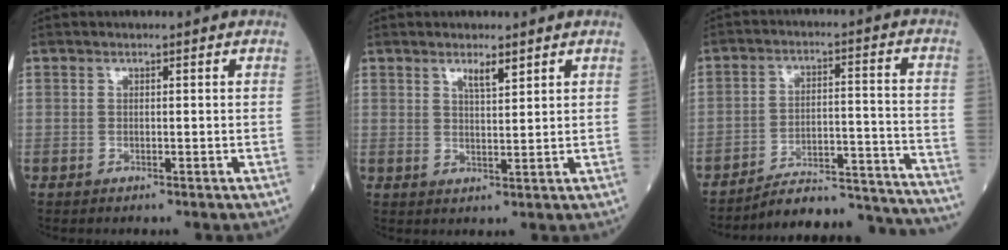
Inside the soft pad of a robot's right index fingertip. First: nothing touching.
{"total": 2.8, "force": [2.0, 0.4, 2.0], "torque": [-0.036, -0.003, 0.036]}
{"total": 20.9, "force": [-20.4, 0.6, 4.3], "torque": [-0.031, 0.017, -0.275]}